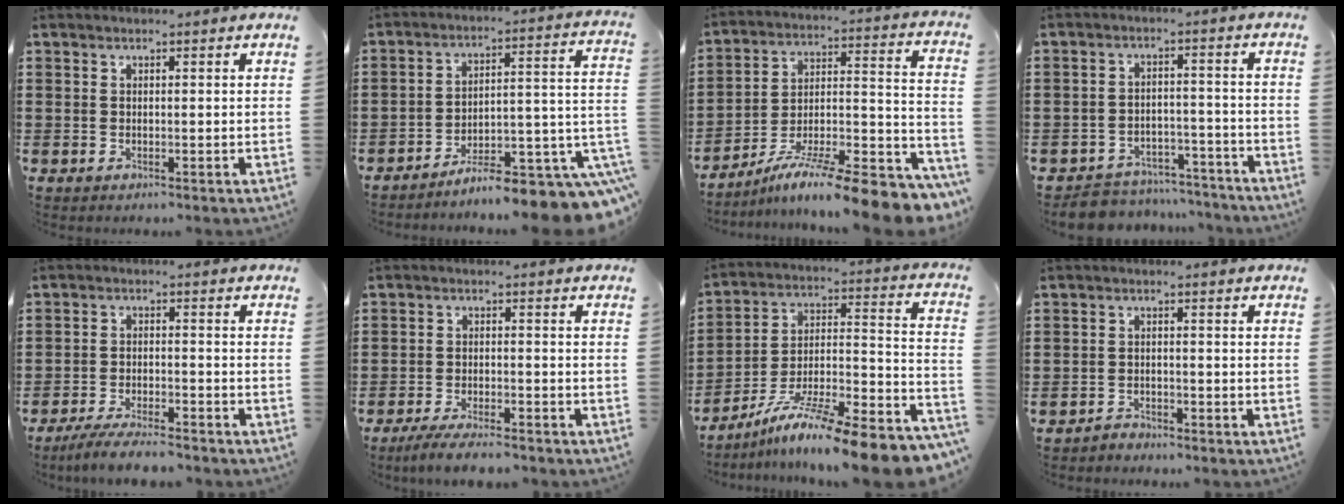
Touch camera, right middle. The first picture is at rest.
{"total": 9.1, "force": [-7.8, 0.8, 4.5], "torque": [-0.057, 0.002, -0.146]}
{"total": 12.3, "force": [-10.1, 0.2, 7.1], "torque": [-0.098, 0.011, -0.184]}
{"total": 5.2, "force": [-5.1, 1.1, 0.0], "torque": [0.001, 0.016, -0.105]}
{"total": 4.8, "force": [-4.5, 0.3, 1.8], "torque": [-0.035, -0.002, -0.087]}
{"total": 4.3, "force": [-3.9, 0.4, 1.7], "torque": [-0.040, -0.006, -0.080]}
{"total": 11.9, "force": [-9.4, 0.1, 7.3], "torque": [-0.111, 0.002, -0.175]}
{"total": 2.0, "force": [-1.9, 0.5, -0.1], "torque": [-0.005, 0.003, -0.043]}